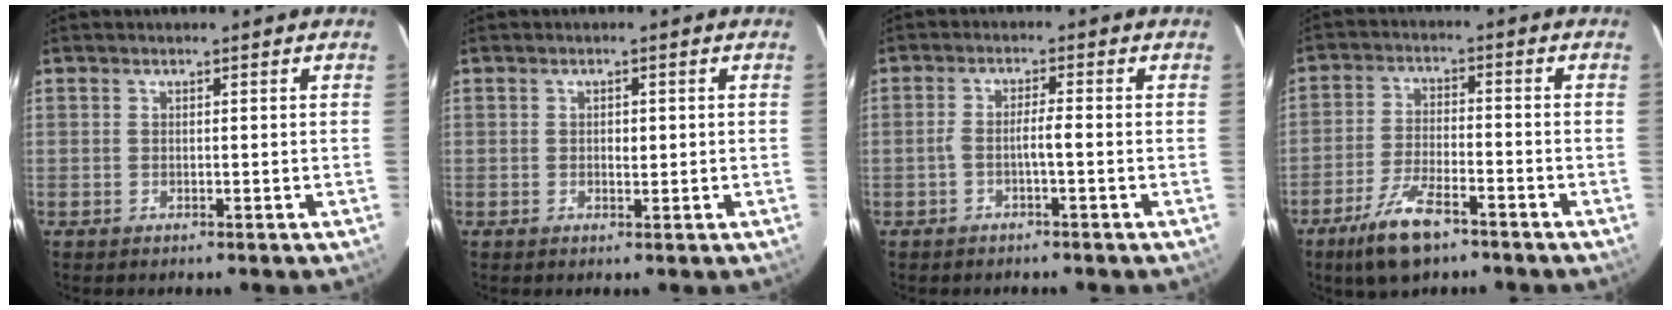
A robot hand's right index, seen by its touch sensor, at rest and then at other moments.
{"total": 1.4, "force": [0.0, 0.7, 1.2], "torque": [-0.020, 0.000, 0.002]}
{"total": 2.6, "force": [-1.0, 0.1, 2.4], "torque": [-0.044, 0.010, -0.018]}
{"total": 8.8, "force": [-6.0, 2.3, 5.9], "torque": [-0.123, -0.012, -0.108]}